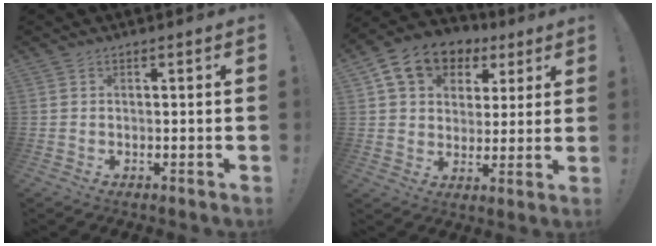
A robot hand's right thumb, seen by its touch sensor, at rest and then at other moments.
{"total": 12.7, "force": [6.4, 9.5, 5.6], "torque": [-0.086, -0.029, 0.124]}